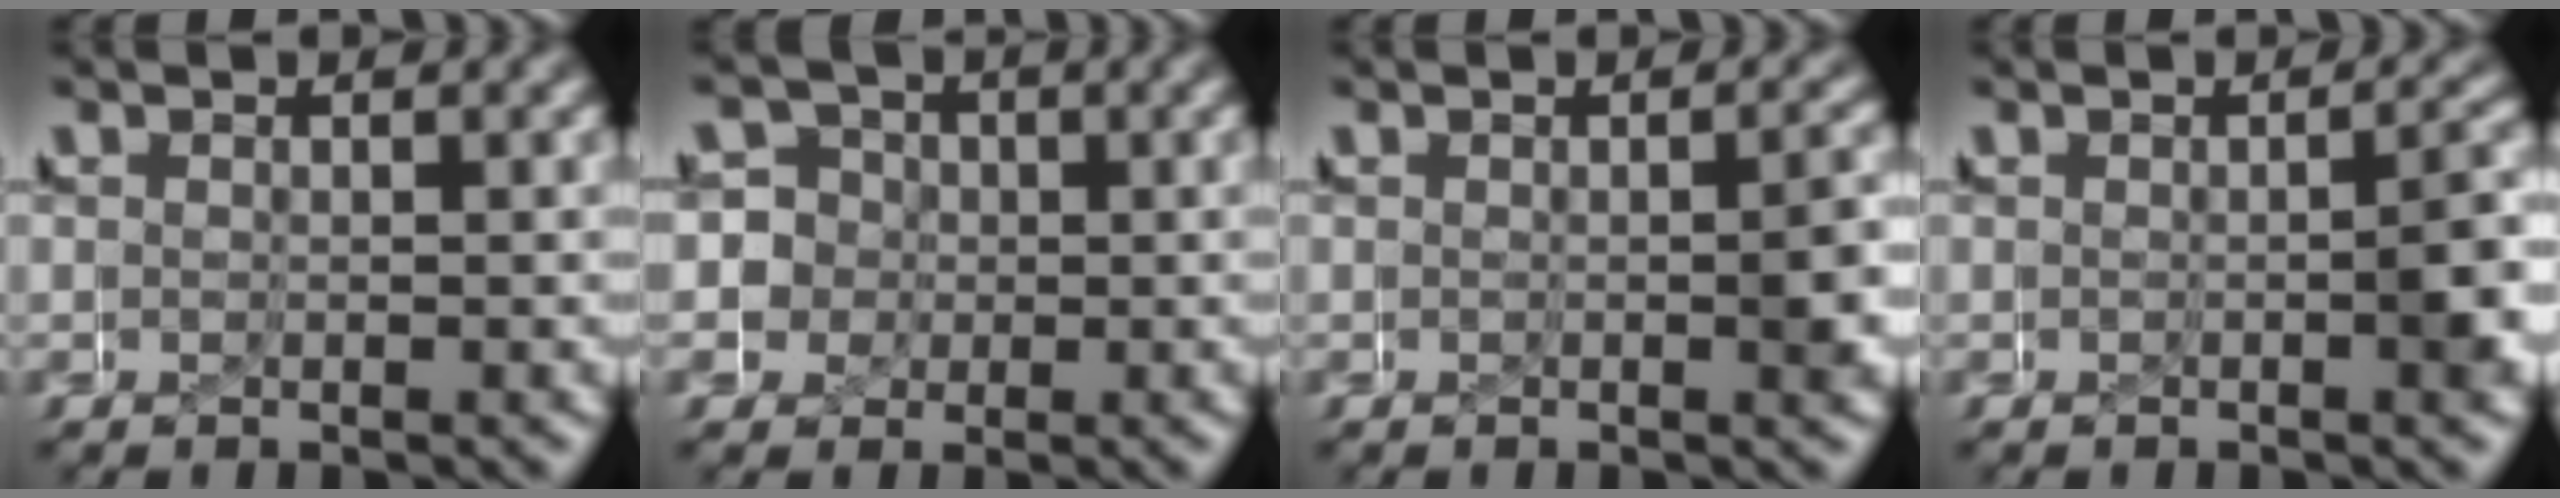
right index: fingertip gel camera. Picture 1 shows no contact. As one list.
[{"total": 8.5, "force": [-1.2, 8.0, 2.6], "torque": [-0.079, -0.023, -0.032]}, {"total": 1.4, "force": [-0.3, 0.2, 1.3], "torque": [-0.016, -0.002, -0.004]}, {"total": 2.1, "force": [-0.6, 0.5, 1.9], "torque": [-0.021, 0.004, -0.011]}]